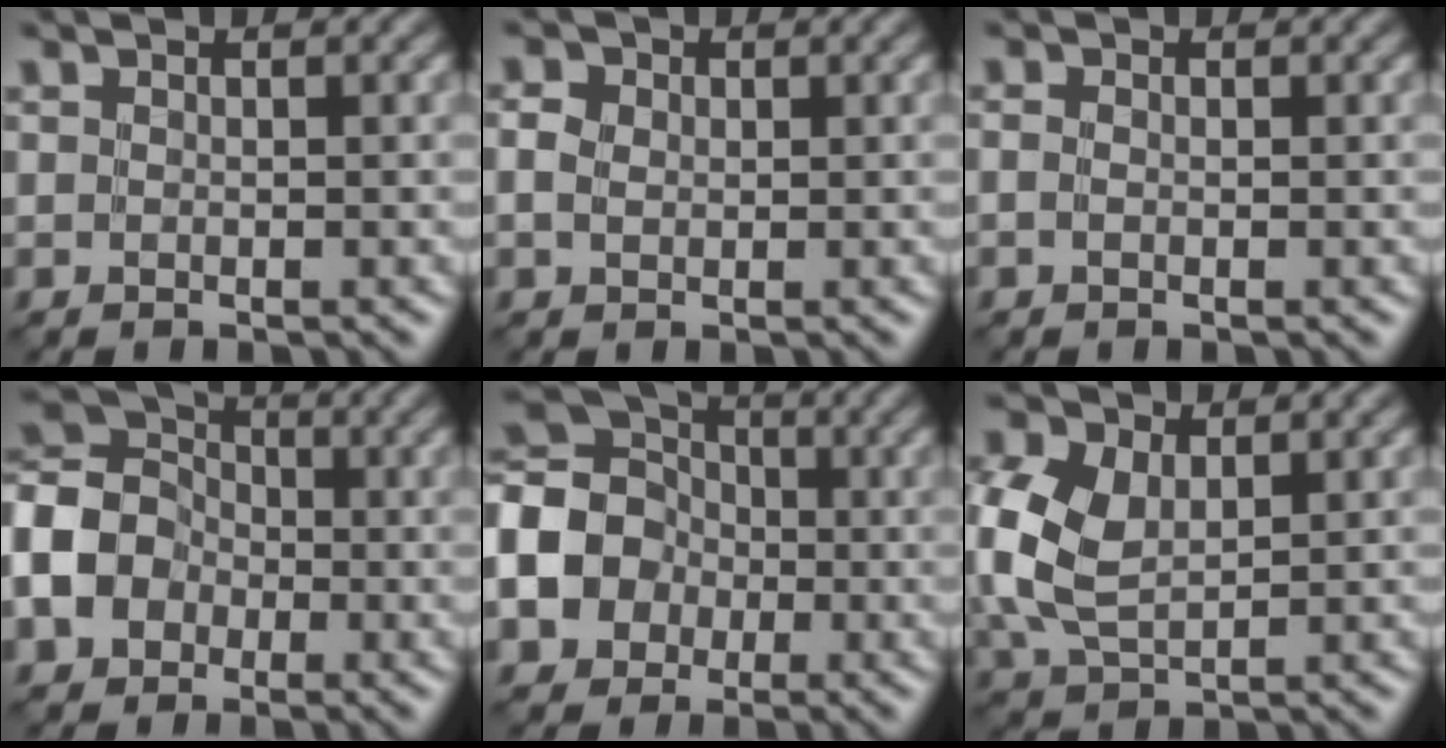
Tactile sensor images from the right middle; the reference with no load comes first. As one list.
[{"total": 1.5, "force": [-0.1, 1.3, 0.8], "torque": [-0.017, 0.001, -0.008]}, {"total": 0.6, "force": [-0.3, 0.3, 0.3], "torque": [-0.007, 0.000, -0.010]}, {"total": 8.2, "force": [-2.4, 6.6, 4.3], "torque": [-0.099, -0.003, -0.061]}, {"total": 11.5, "force": [-2.8, 10.0, 5.1], "torque": [-0.129, -0.008, -0.085]}, {"total": 6.3, "force": [0.7, 4.1, 4.7], "torque": [-0.128, 0.002, 0.014]}]